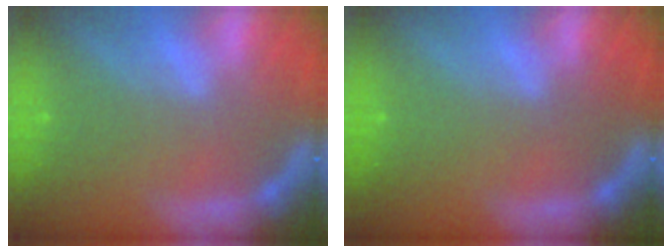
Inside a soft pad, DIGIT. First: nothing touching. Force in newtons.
{"total": 0.0}